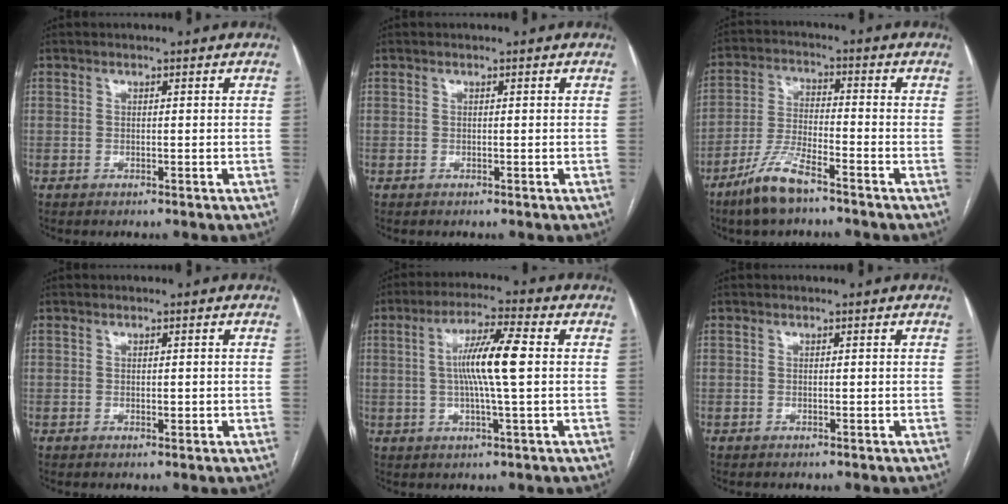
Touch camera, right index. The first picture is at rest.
{"total": 0.0}
{"total": 8.3, "force": [-5.9, 1.5, 5.6], "torque": [-0.122, -0.013, -0.117]}
{"total": 1.0, "force": [0.0, 0.4, 0.9], "torque": [-0.012, 0.001, 0.002]}
{"total": 9.3, "force": [0.8, 0.1, 9.3], "torque": [-0.173, 0.005, 0.009]}
{"total": 0.0}